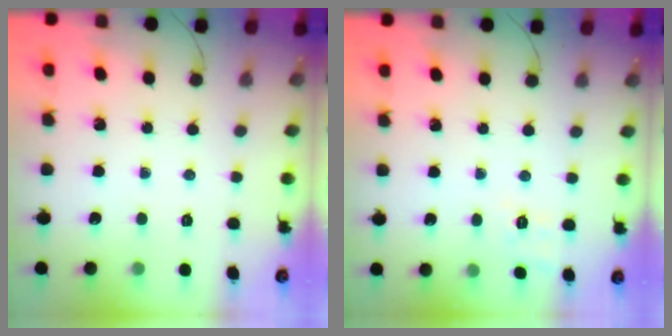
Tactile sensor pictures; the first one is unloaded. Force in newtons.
{"total": 2.8, "press": 2.0, "slide": 2.0}